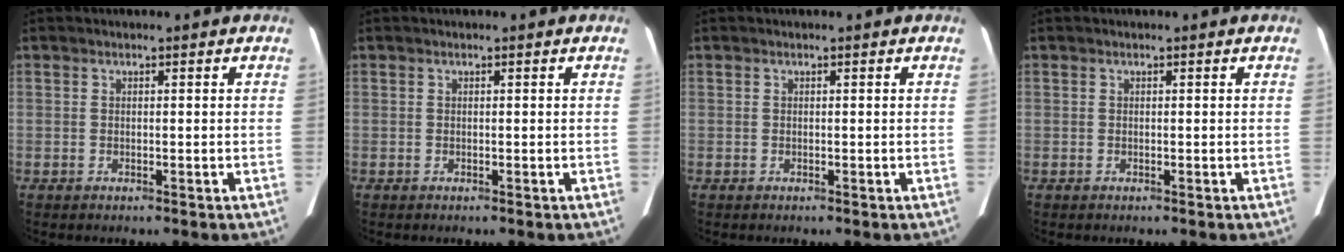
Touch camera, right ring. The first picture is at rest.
{"total": 0.0}
{"total": 0.0}
{"total": 0.0}